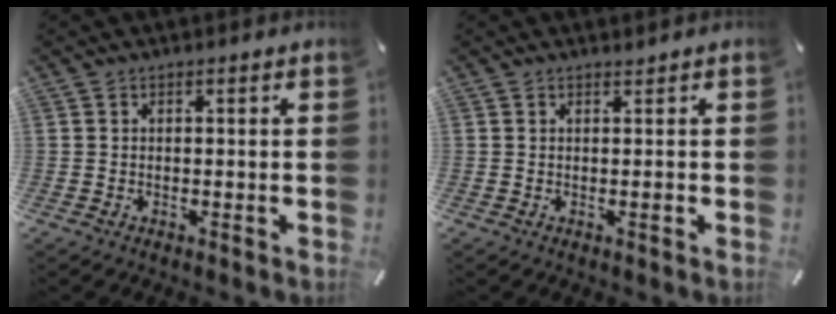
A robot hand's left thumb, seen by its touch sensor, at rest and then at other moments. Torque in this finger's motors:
{"motor_torque": [-0.06, -0.01, 0.04, -0.07, 0.00]}